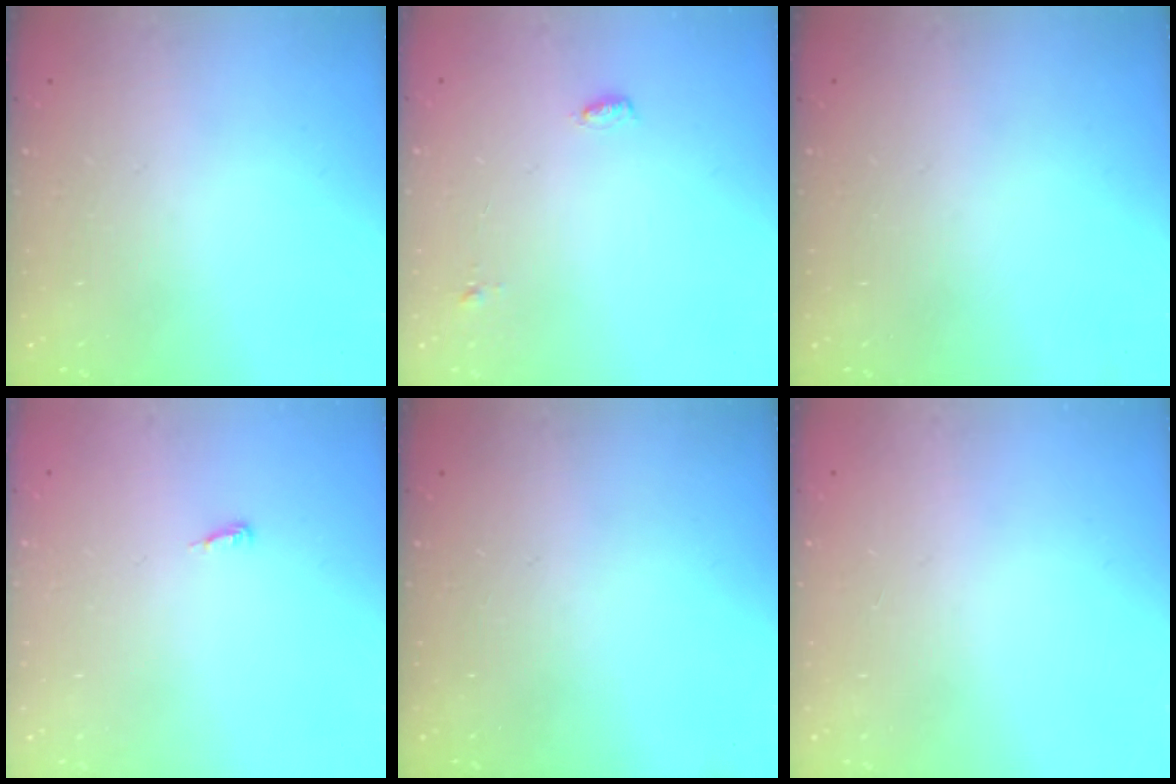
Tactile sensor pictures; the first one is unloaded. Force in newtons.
{"total": 5.0, "press": 4.1, "slide": 2.8}
{"total": 0.0}
{"total": 3.5, "press": 3.5, "slide": 0.3}
{"total": 0.0}
{"total": 1.1, "press": 0.9, "slide": 0.6}